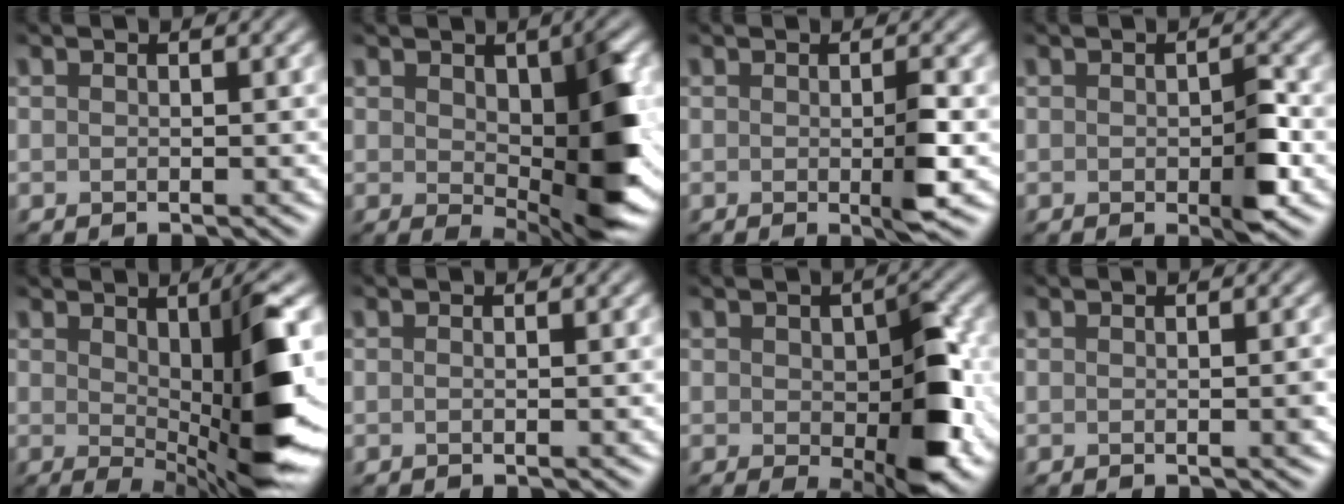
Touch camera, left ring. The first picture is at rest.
{"total": 8.2, "force": [-0.2, 3.4, 7.5], "torque": [-0.114, -0.016, 0.012]}
{"total": 2.5, "force": [-0.5, 0.1, 2.5], "torque": [-0.046, -0.011, -0.005]}
{"total": 2.9, "force": [-0.7, 0.9, 2.7], "torque": [-0.047, -0.006, -0.006]}
{"total": 8.2, "force": [0.3, 1.9, 8.0], "torque": [-0.114, -0.012, 0.011]}
{"total": 0.5, "force": [-0.2, 0.2, 0.4], "torque": [-0.010, -0.005, -0.009]}
{"total": 7.9, "force": [-1.3, 3.8, 6.8], "torque": [-0.107, -0.015, -0.004]}
{"total": 1.4, "force": [-0.3, 0.4, 1.3], "torque": [-0.015, 0.000, -0.008]}